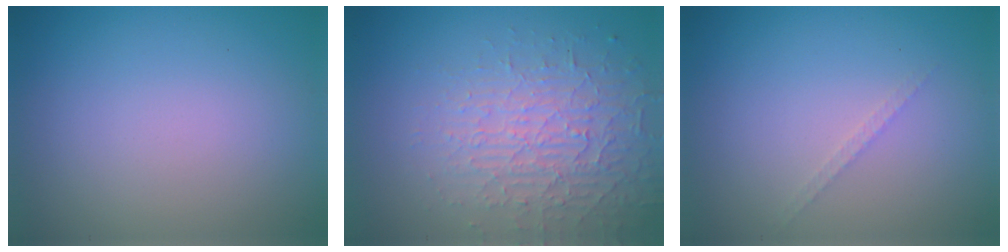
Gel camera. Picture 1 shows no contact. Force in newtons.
{"total": 3.8, "press": 3.5, "slide": 1.3}
{"total": 0.8, "press": 0.8, "slide": 0.0}